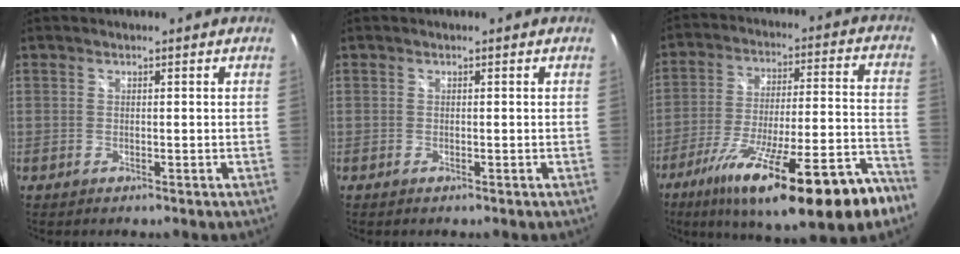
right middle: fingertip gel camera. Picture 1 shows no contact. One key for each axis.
{"total": 0.0}
{"total": 27.2, "fx": -17.9, "fy": 3.9, "fz": 20.0, "tx": -0.328, "ty": -0.062, "tz": -0.271}